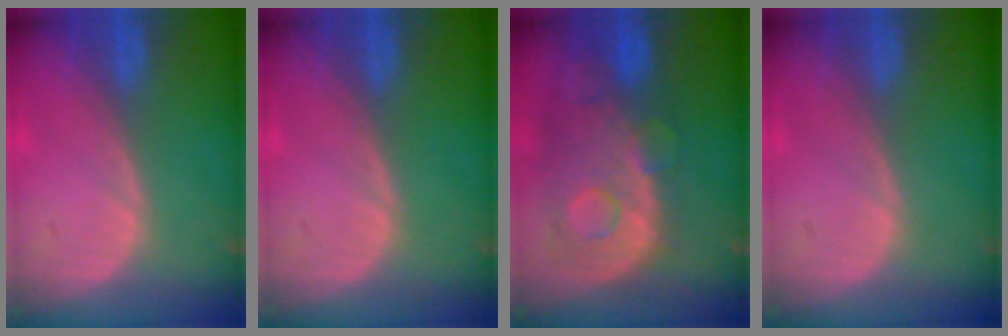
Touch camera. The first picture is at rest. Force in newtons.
{"total": 0.0}
{"total": 11.2, "press": 9.8, "slide": 5.5}
{"total": 0.0}